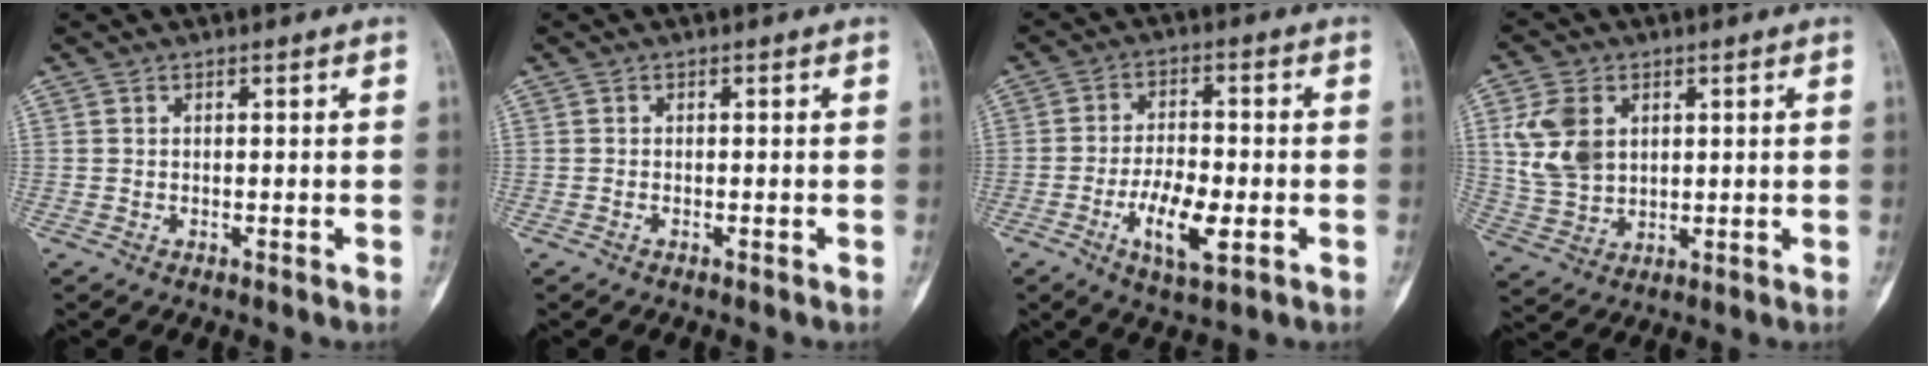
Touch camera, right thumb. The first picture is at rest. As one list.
[{"total": 0.0}, {"total": 9.2, "force": [-3.1, 3.7, 7.9], "torque": [-0.141, 0.008, -0.051]}, {"total": 9.7, "force": [2.9, 7.0, 6.1], "torque": [-0.108, -0.006, 0.066]}]